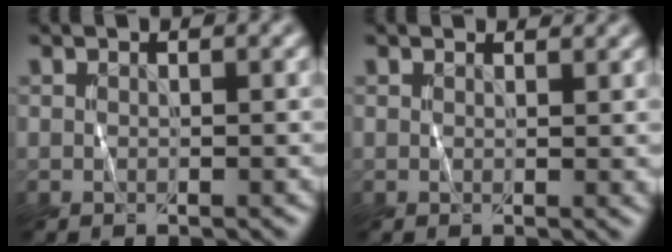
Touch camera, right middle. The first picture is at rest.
{"total": 1.4, "force": [1.2, 0.2, 0.5], "torque": [-0.005, -0.002, 0.020]}